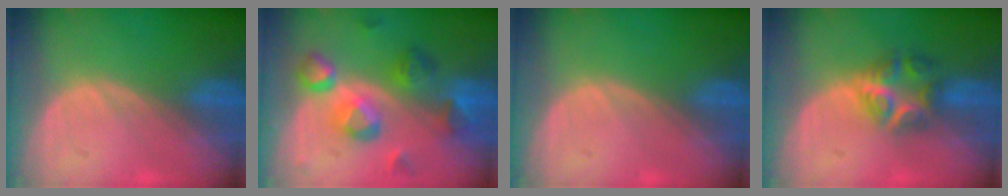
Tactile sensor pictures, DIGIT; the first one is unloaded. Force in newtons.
{"total": 9.2, "press": 8.3, "slide": 4.0}
{"total": 0.0}
{"total": 5.7, "press": 5.6, "slide": 0.8}